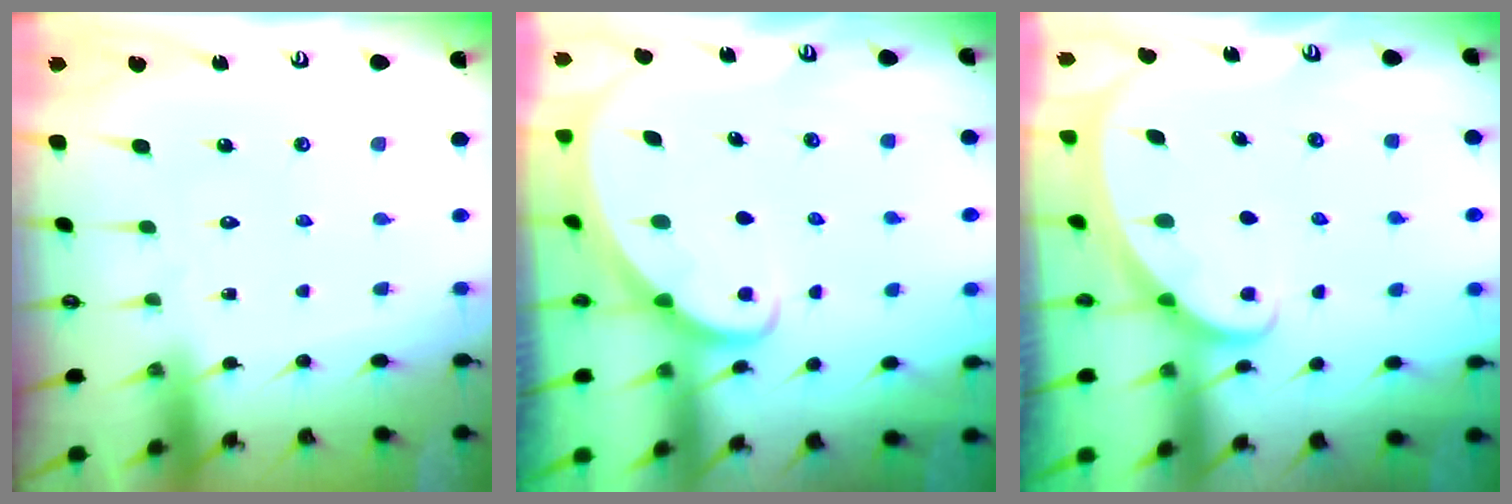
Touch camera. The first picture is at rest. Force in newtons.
{"total": 2.4, "press": 2.4, "slide": 0.2}
{"total": 1.8, "press": 1.8, "slide": 0.1}